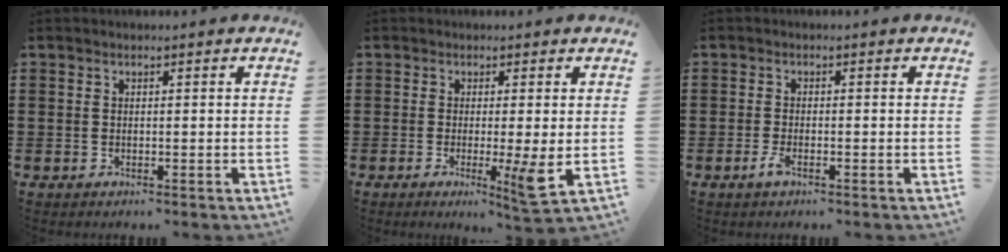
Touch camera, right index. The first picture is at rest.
{"total": 5.7, "force": [-0.9, -0.1, 5.6], "torque": [-0.101, -0.023, -0.011]}
{"total": 2.1, "force": [-1.2, 0.5, 1.7], "torque": [-0.052, -0.010, -0.028]}